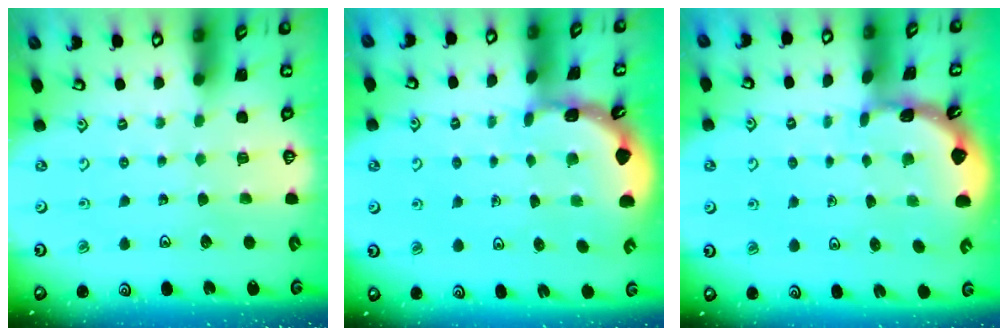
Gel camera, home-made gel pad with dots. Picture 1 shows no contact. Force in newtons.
{"total": 1.7, "press": 1.7, "slide": 0.1}
{"total": 1.7, "press": 1.7, "slide": 0.1}